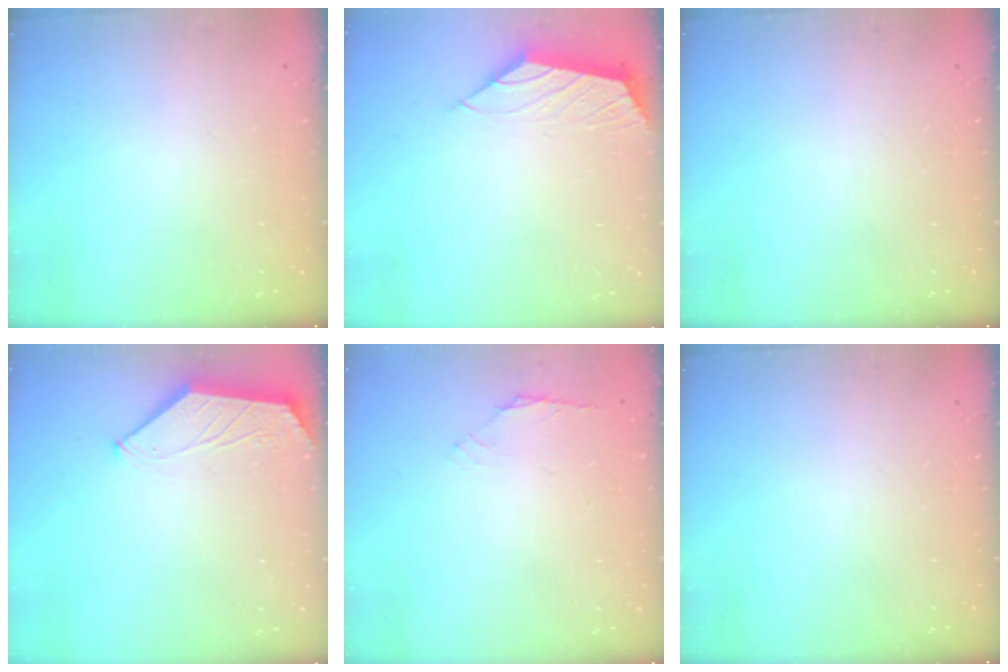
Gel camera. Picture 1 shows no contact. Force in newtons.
{"total": 1.6, "press": 1.5, "slide": 0.5}
{"total": 0.0}
{"total": 1.6, "press": 1.6, "slide": 0.2}
{"total": 1.6, "press": 1.5, "slide": 0.6}
{"total": 0.0}